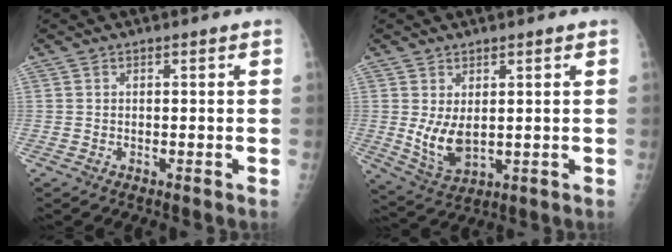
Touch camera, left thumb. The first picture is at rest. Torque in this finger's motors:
{"motor_torque": [-0.39, 0.71, 0.75, -0.14, 0.17]}